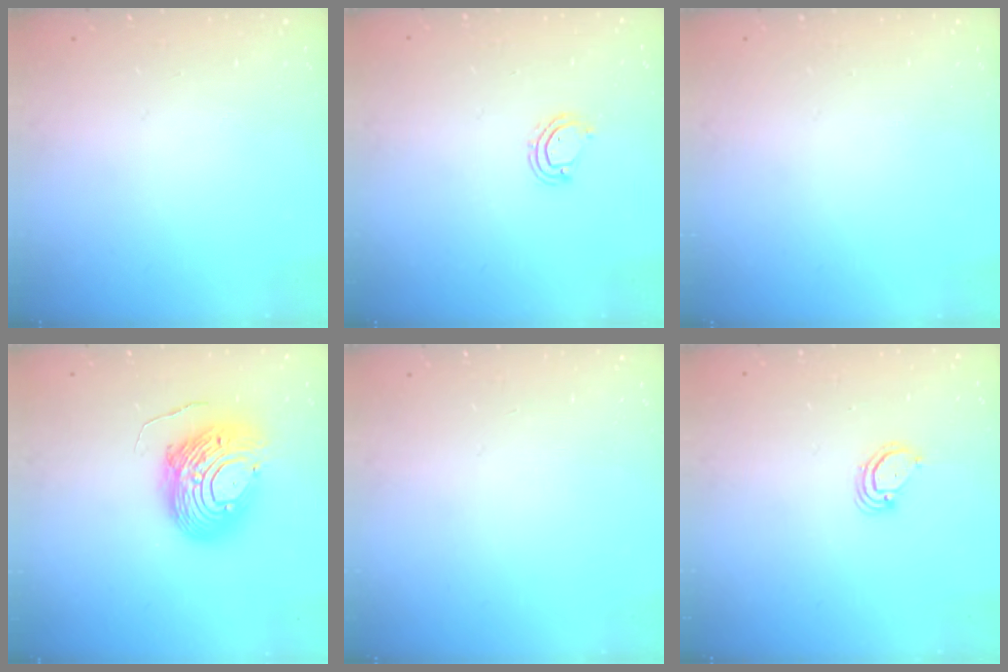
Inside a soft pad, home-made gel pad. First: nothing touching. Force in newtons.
{"total": 5.0, "press": 5.0, "slide": 0.3}
{"total": 0.0}
{"total": 14.4, "press": 14.4, "slide": 1.2}
{"total": 0.0}
{"total": 2.9, "press": 2.9, "slide": 0.3}